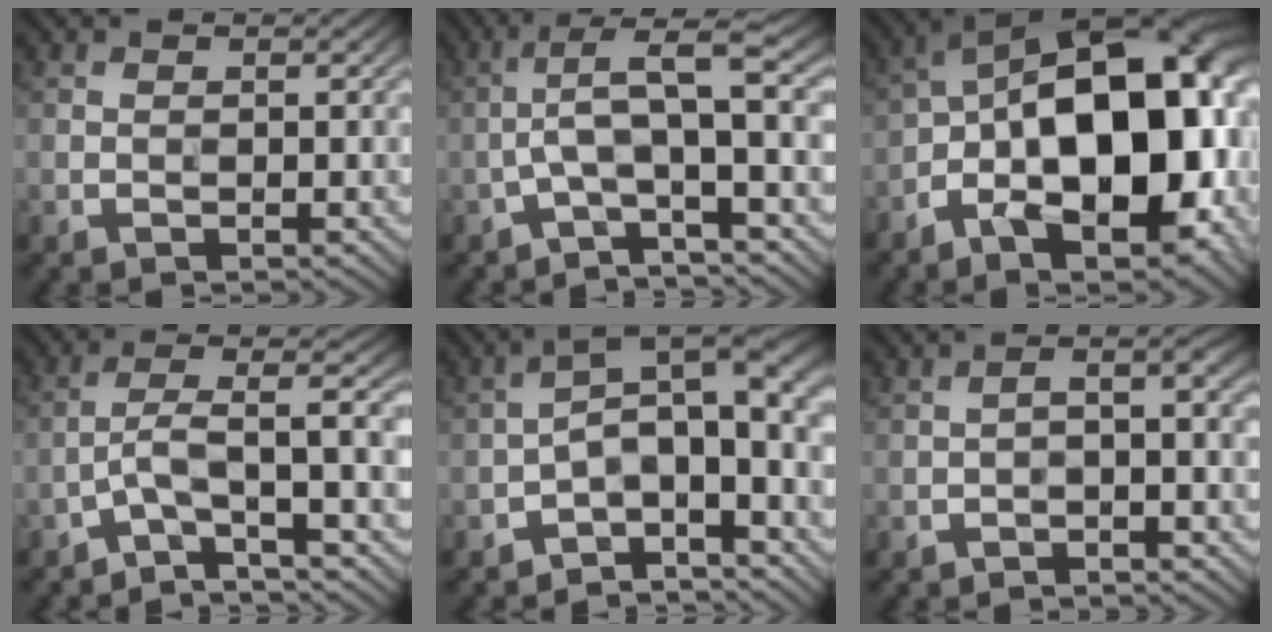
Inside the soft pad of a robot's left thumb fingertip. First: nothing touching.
{"total": 6.2, "force": [-1.4, 1.1, 6.0], "torque": [-0.114, 0.022, -0.040]}
{"total": 21.2, "force": [-4.3, 10.3, 18.0], "torque": [-0.263, 0.001, -0.075]}
{"total": 5.4, "force": [-2.7, 0.7, 4.6], "torque": [-0.082, 0.021, -0.067]}
{"total": 8.5, "force": [-3.0, 3.9, 6.9], "torque": [-0.105, 0.011, -0.062]}
{"total": 2.5, "force": [-1.1, 0.4, 2.3], "torque": [-0.040, 0.006, -0.022]}